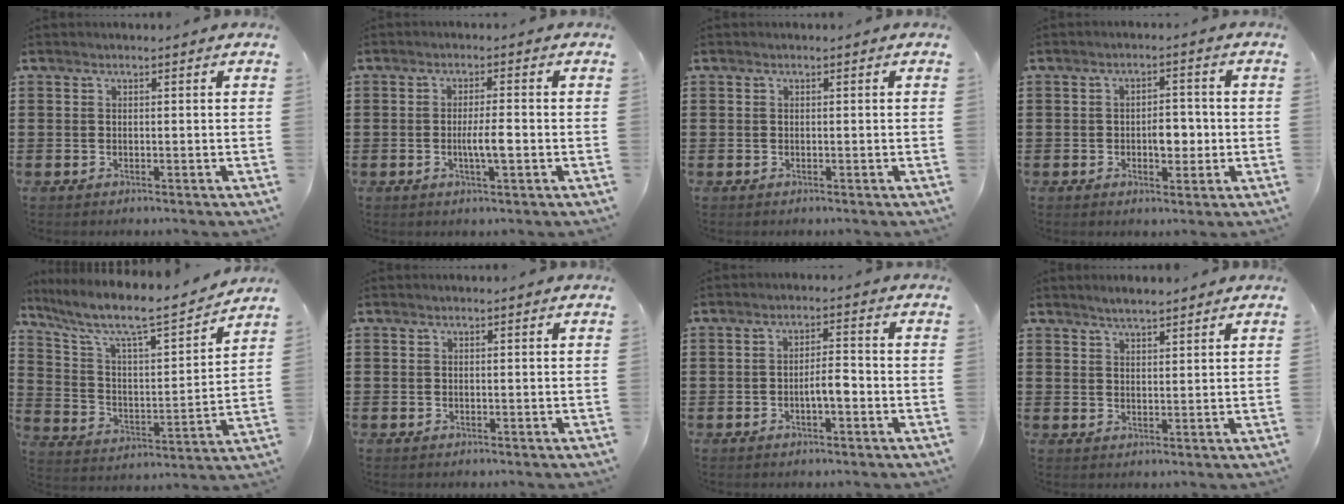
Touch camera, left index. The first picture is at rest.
{"total": 3.9, "force": [-0.5, 0.6, 3.8], "torque": [-0.074, -0.004, -0.012]}
{"total": 0.0}
{"total": 4.3, "force": [-0.7, 2.3, 3.6], "torque": [-0.052, 0.000, -0.019]}
{"total": 7.9, "force": [6.5, 1.4, 4.3], "torque": [-0.116, -0.047, 0.102]}
{"total": 0.0}
{"total": 3.4, "force": [-1.1, 1.0, 3.1], "torque": [-0.055, 0.007, -0.023]}
{"total": 2.4, "force": [2.4, 0.2, 0.6], "torque": [-0.015, 0.001, 0.045]}